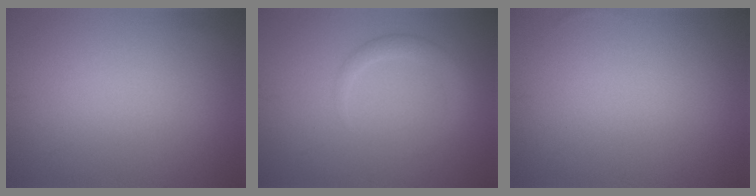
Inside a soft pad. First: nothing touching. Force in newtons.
{"total": 1.9, "press": 1.9, "slide": 0.2}
{"total": 0.0}